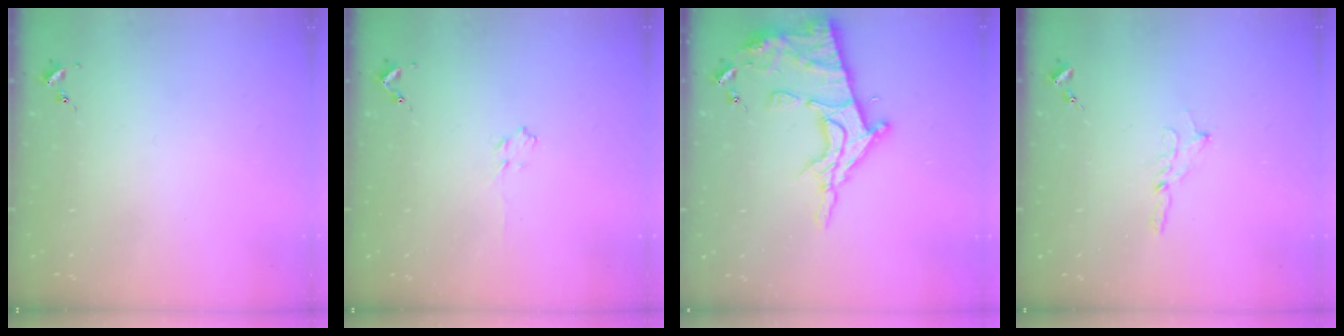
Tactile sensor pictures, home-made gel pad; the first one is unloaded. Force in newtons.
{"total": 3.9, "press": 3.9, "slide": 0.6}
{"total": 16.7, "press": 16.7, "slide": 1.6}
{"total": 2.5, "press": 2.5, "slide": 0.2}